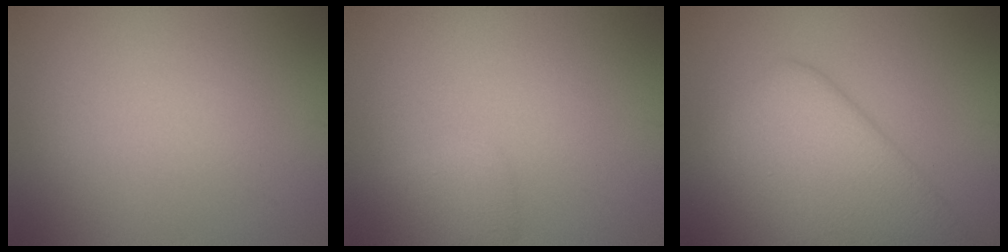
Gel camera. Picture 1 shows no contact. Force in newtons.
{"total": 1.6, "press": 1.6, "slide": 0.1}
{"total": 9.8, "press": 9.8, "slide": 0.2}